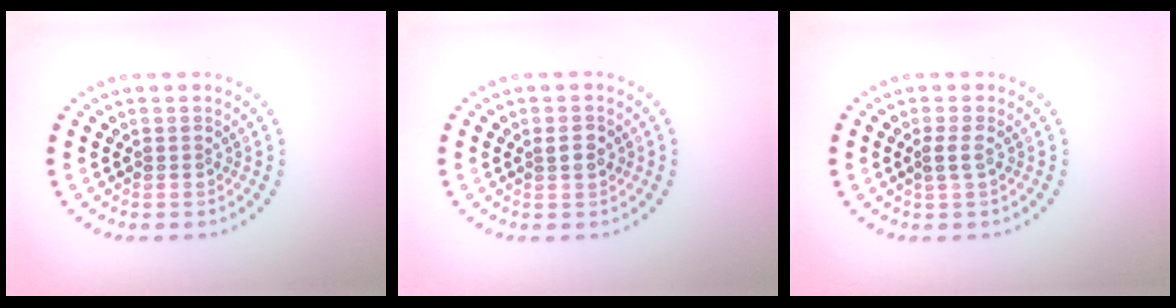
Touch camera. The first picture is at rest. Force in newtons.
{"total": 1.2, "press": 1.1, "slide": 0.4}
{"total": 1.2, "press": 0.9, "slide": 0.7}